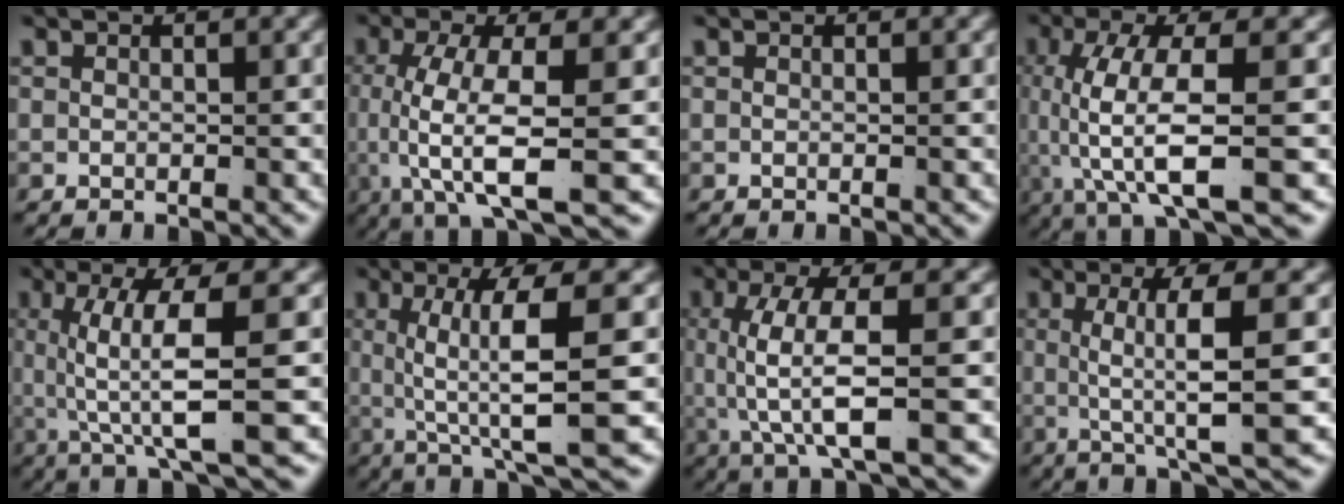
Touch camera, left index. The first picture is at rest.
{"total": 7.5, "force": [-1.5, 2.5, 6.9], "torque": [-0.155, -0.039, -0.003]}
{"total": 0.0}
{"total": 8.4, "force": [-0.9, 3.2, 7.7], "torque": [-0.165, -0.032, 0.003]}
{"total": 7.1, "force": [0.3, 1.2, 7.0], "torque": [-0.112, -0.008, 0.012]}
{"total": 7.4, "force": [0.7, 0.5, 7.3], "torque": [-0.109, -0.010, 0.021]}
{"total": 6.6, "force": [-0.4, 1.6, 6.4], "torque": [-0.127, -0.015, 0.005]}
{"total": 6.2, "force": [0.5, -0.2, 6.2], "torque": [-0.095, -0.012, 0.017]}